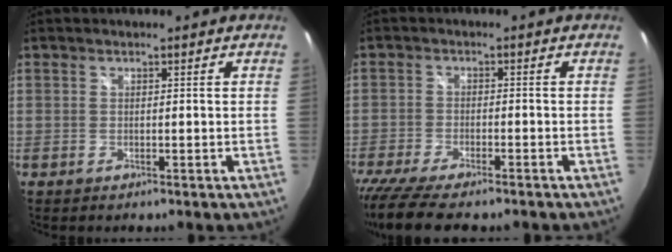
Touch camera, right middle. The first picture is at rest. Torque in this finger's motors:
{"motor_torque": [1.16, -0.97, 0.15, 0.11]}